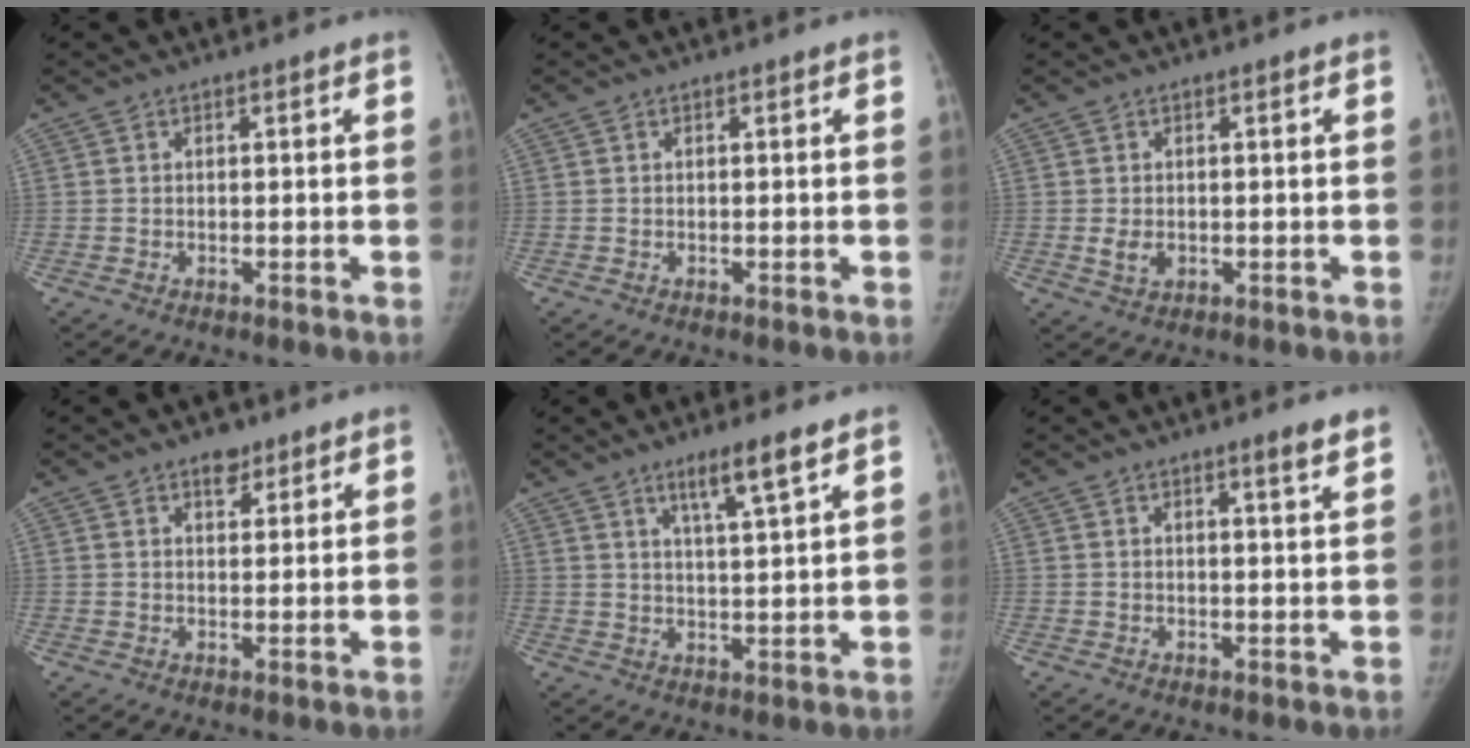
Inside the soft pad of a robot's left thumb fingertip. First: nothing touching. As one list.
[{"total": 0.0}, {"total": 2.4, "force": [-0.3, 1.7, 1.6], "torque": [-0.025, -0.003, -0.001]}, {"total": 3.1, "force": [2.1, 1.8, 1.4], "torque": [-0.004, -0.012, 0.032]}, {"total": 6.2, "force": [4.0, 0.2, 4.7], "torque": [-0.083, -0.029, 0.073]}, {"total": 2.9, "force": [2.1, 0.0, 2.0], "torque": [-0.027, -0.016, 0.030]}]